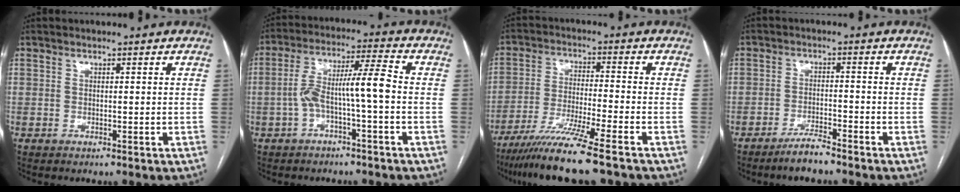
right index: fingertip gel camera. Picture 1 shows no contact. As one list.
[{"total": 8.6, "force": [-1.8, 0.5, 8.4], "torque": [-0.155, 0.036, -0.031]}, {"total": 11.3, "force": [-8.7, -1.2, 7.1], "torque": [-0.126, -0.038, -0.151]}, {"total": 3.9, "force": [-3.4, 0.3, 1.9], "torque": [-0.036, -0.005, -0.064]}]